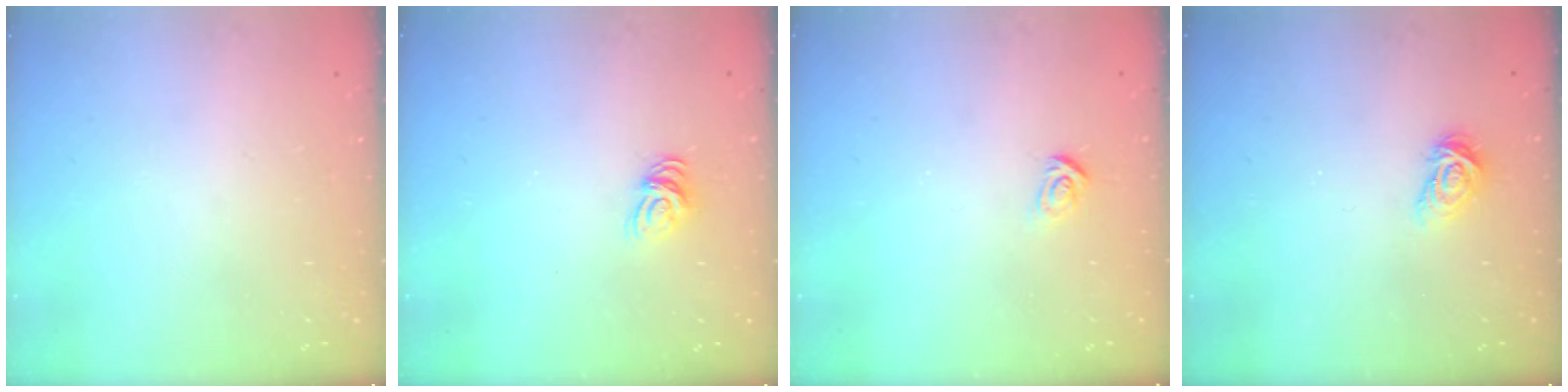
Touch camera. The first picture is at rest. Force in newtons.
{"total": 7.3, "press": 7.3, "slide": 0.4}
{"total": 3.0, "press": 2.9, "slide": 0.4}
{"total": 5.0, "press": 4.9, "slide": 0.7}